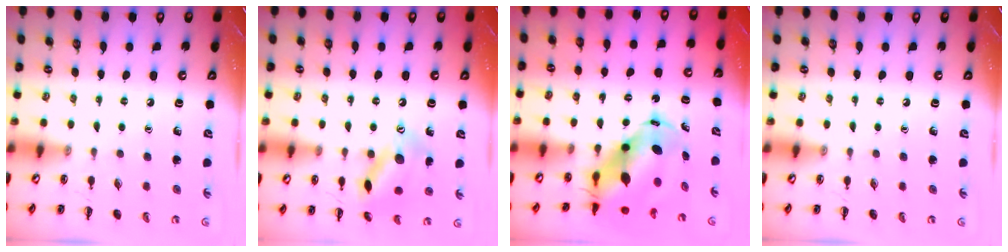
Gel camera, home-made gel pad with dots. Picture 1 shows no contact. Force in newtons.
{"total": 14.2, "press": 14.2, "slide": 0.6}
{"total": 8.9, "press": 8.6, "slide": 2.1}
{"total": 0.0}